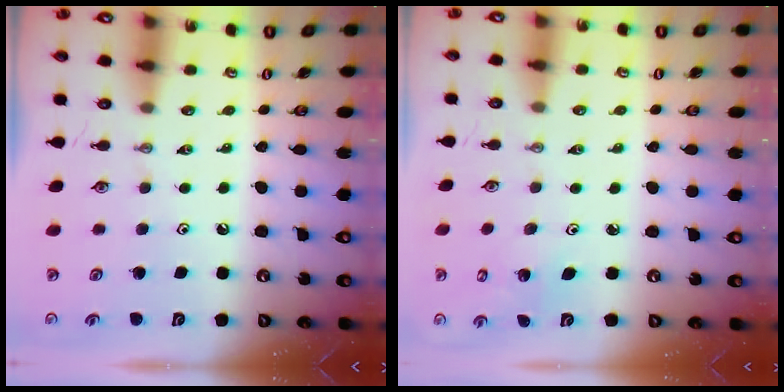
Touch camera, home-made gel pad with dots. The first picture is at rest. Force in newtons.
{"total": 2.4, "press": 2.4, "slide": 0.2}